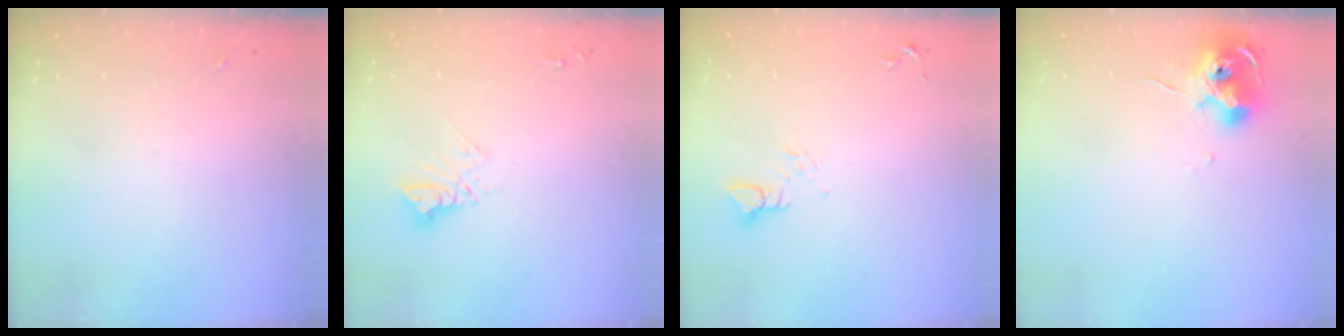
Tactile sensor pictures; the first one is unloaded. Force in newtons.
{"total": 9.3, "press": 9.3, "slide": 0.8}
{"total": 3.9, "press": 3.9, "slide": 0.4}
{"total": 10.3, "press": 10.3, "slide": 0.9}